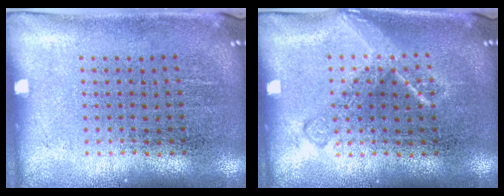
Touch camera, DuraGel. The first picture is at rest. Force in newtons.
{"total": 2.4, "press": 2.4, "slide": 0.4}